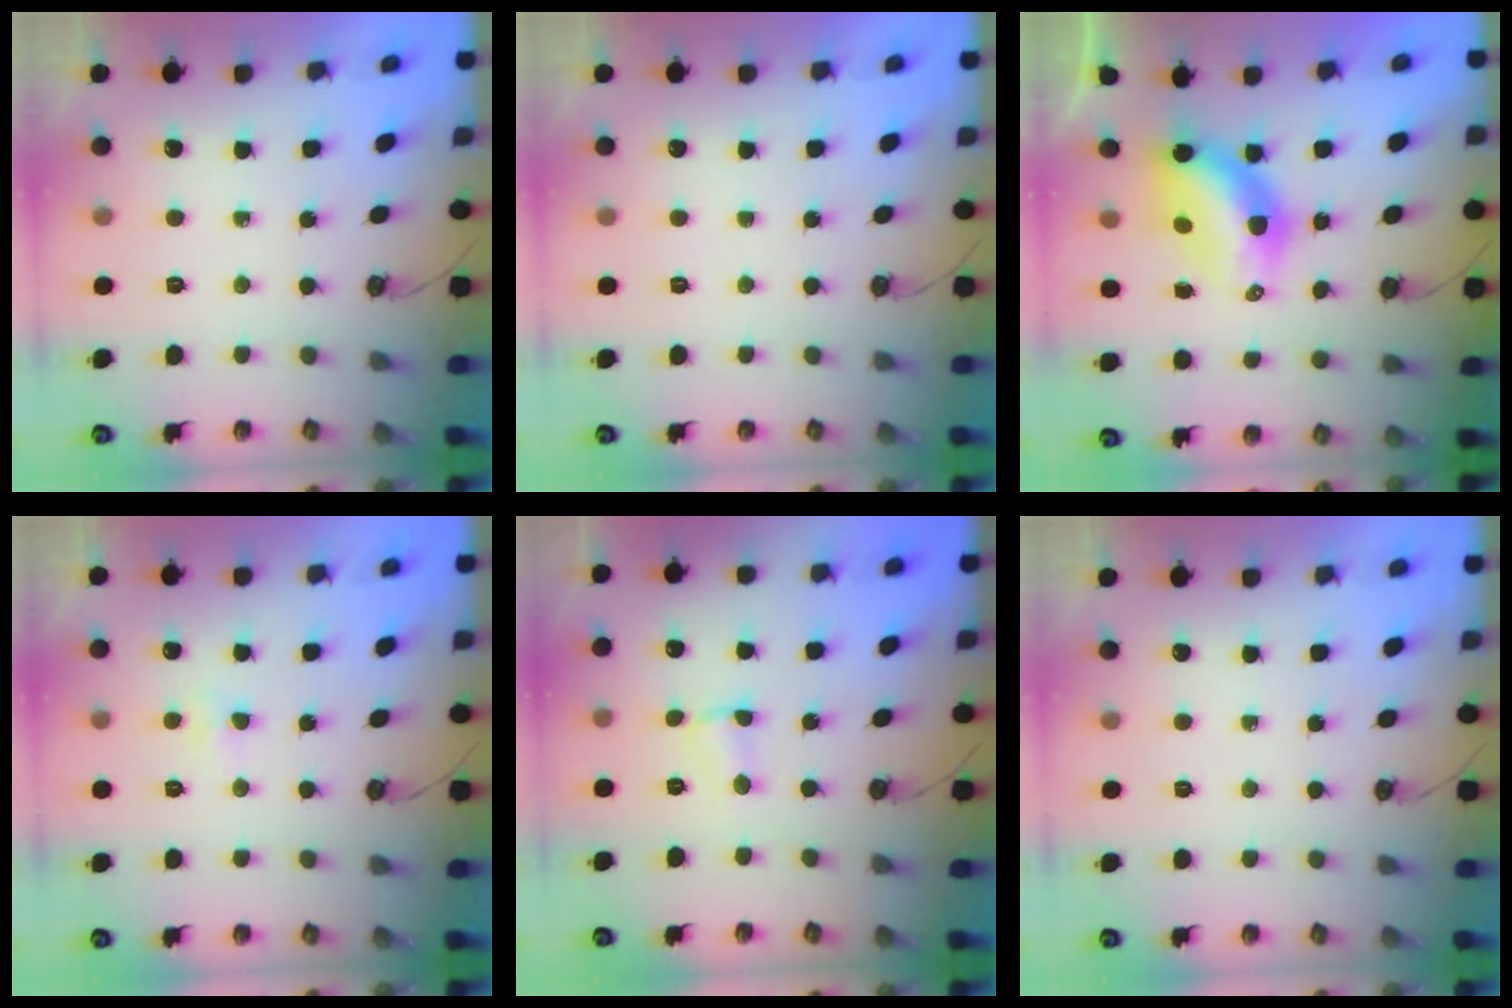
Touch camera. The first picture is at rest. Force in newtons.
{"total": 0.0}
{"total": 7.0, "press": 7.0, "slide": 0.6}
{"total": 4.6, "press": 3.7, "slide": 2.6}
{"total": 2.2, "press": 2.2, "slide": 0.4}
{"total": 0.0}